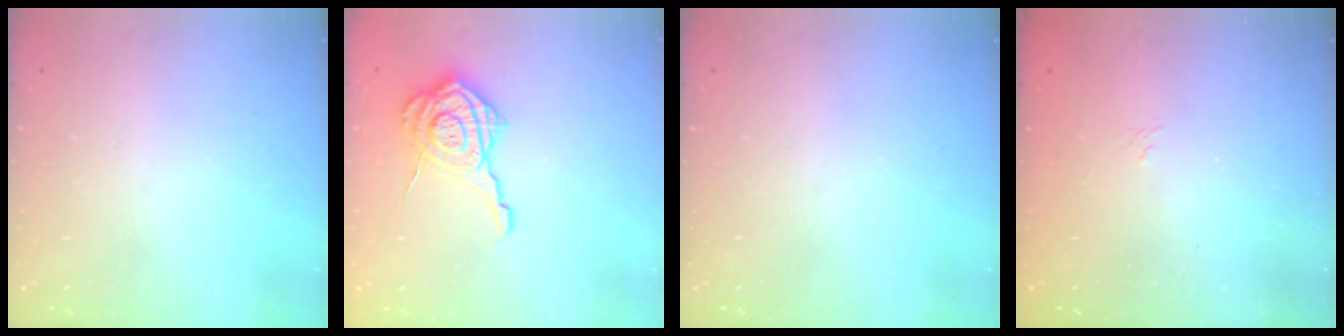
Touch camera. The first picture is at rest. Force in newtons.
{"total": 13.5, "press": 13.4, "slide": 1.1}
{"total": 0.0}
{"total": 1.1, "press": 0.4, "slide": 1.1}